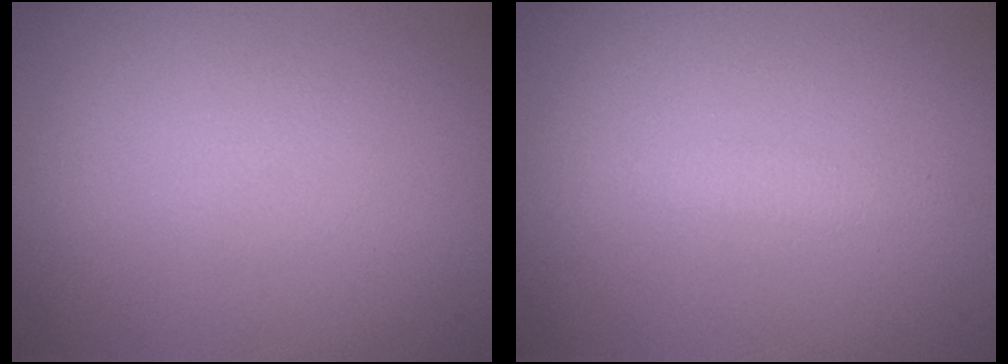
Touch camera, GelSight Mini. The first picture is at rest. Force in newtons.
{"total": 1.2, "press": 1.2, "slide": 0.1}